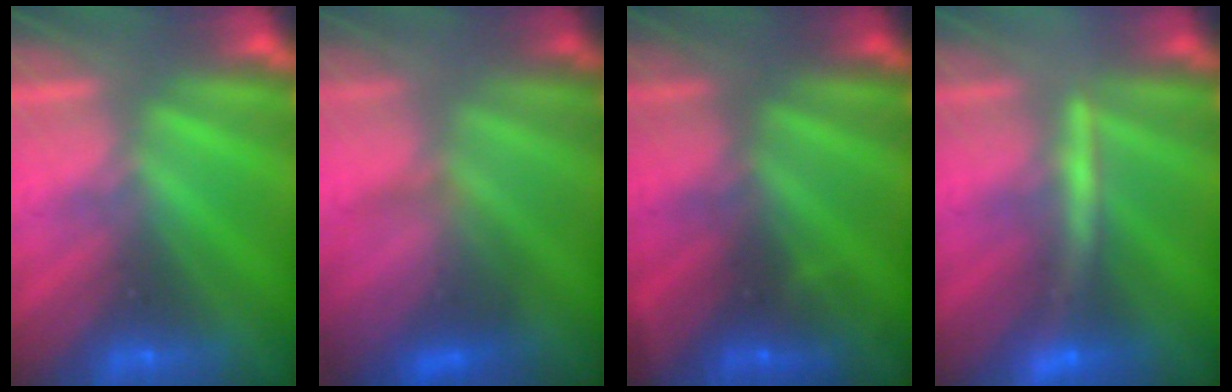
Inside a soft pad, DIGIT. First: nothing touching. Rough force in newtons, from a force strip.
{"total": 3.3}
{"total": 2.7}
{"total": 2.8}